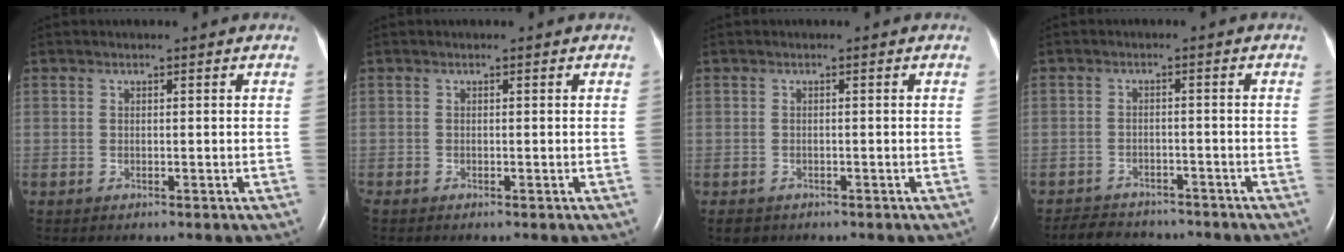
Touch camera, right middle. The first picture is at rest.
{"total": 0.0}
{"total": 1.8, "force": [-1.3, 1.2, 0.4], "torque": [-0.011, -0.001, -0.017]}
{"total": 7.4, "force": [-6.8, 2.6, 1.6], "torque": [-0.028, -0.002, -0.096]}